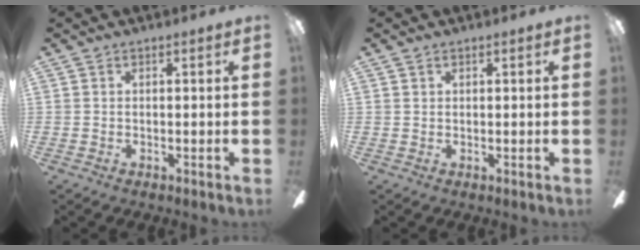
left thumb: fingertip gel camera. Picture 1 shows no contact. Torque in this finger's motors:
{"motor_torque": [0.01, -0.22, -0.35, 0.18, -0.02]}